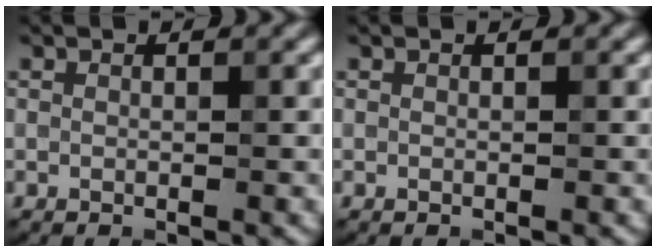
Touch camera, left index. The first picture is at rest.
{"total": 0.0}